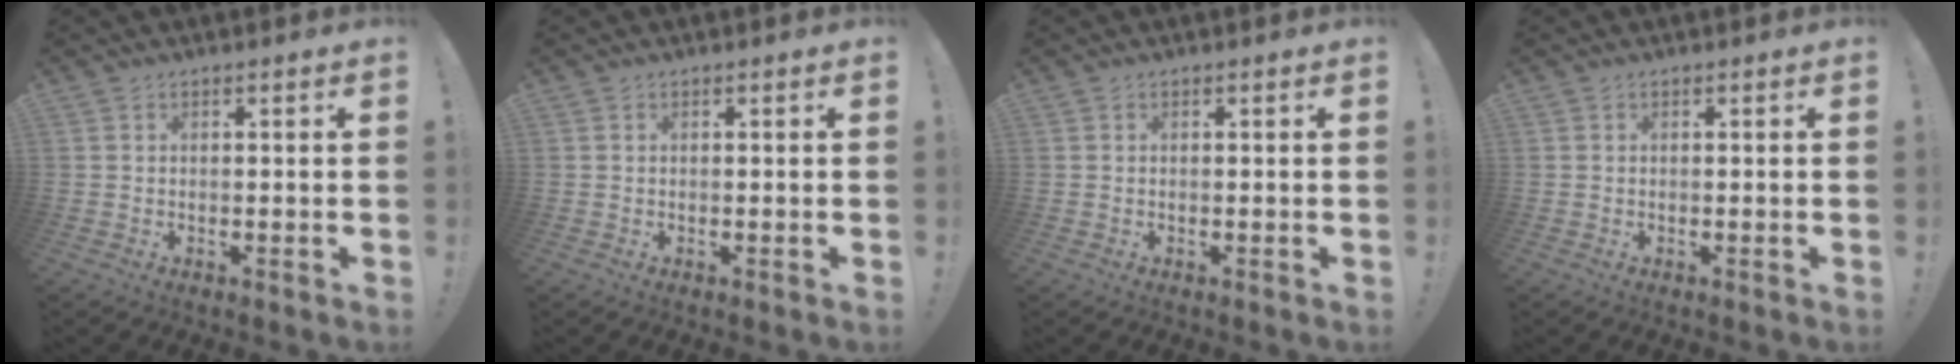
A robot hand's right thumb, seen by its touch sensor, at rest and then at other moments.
{"total": 0.0}
{"total": 0.0}
{"total": 0.0}